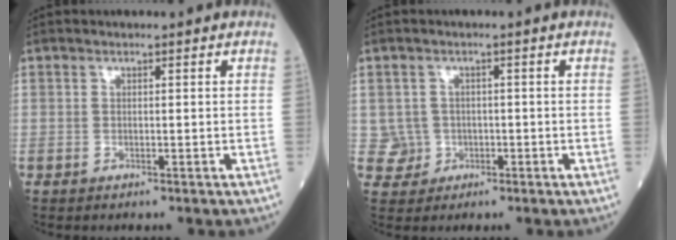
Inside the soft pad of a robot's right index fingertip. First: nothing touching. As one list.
[{"total": 3.2, "force": [-0.5, 3.2, -0.3], "torque": [0.013, 0.011, -0.004]}]